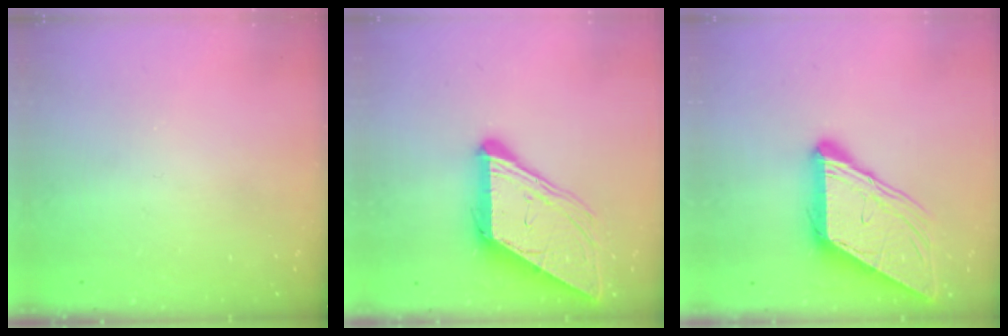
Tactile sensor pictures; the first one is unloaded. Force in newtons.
{"total": 11.5, "press": 11.4, "slide": 1.1}
{"total": 11.8, "press": 11.7, "slide": 1.2}